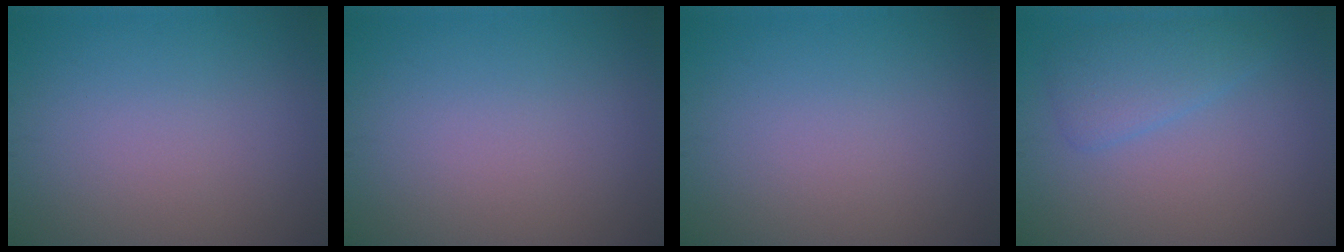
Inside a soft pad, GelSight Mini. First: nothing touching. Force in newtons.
{"total": 0.0}
{"total": 0.0}
{"total": 2.6, "press": 2.6, "slide": 0.1}